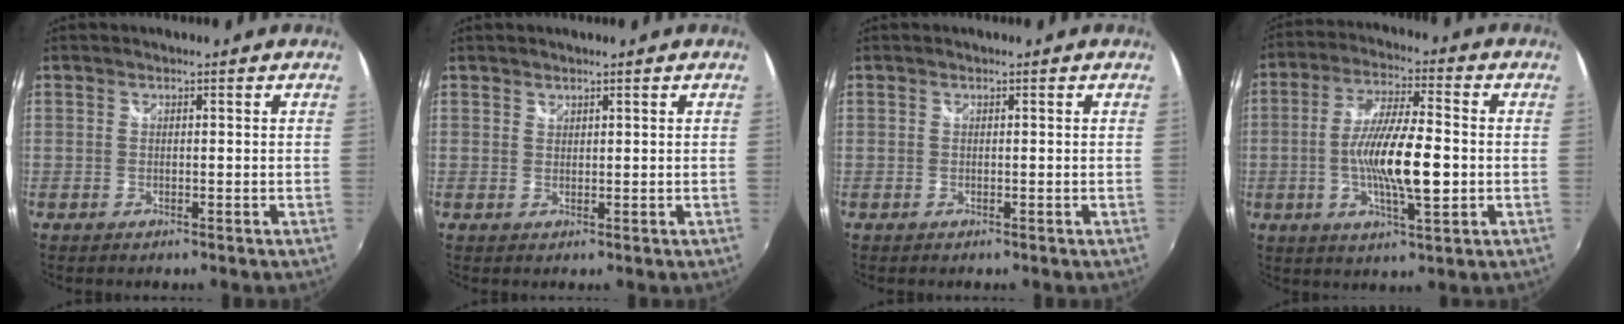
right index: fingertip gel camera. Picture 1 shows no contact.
{"total": 0.8, "force": [0.7, 0.4, 0.0], "torque": [0.002, 0.002, 0.013]}
{"total": 0.0}
{"total": 12.9, "force": [-1.9, 2.7, 12.5], "torque": [-0.236, -0.004, -0.035]}